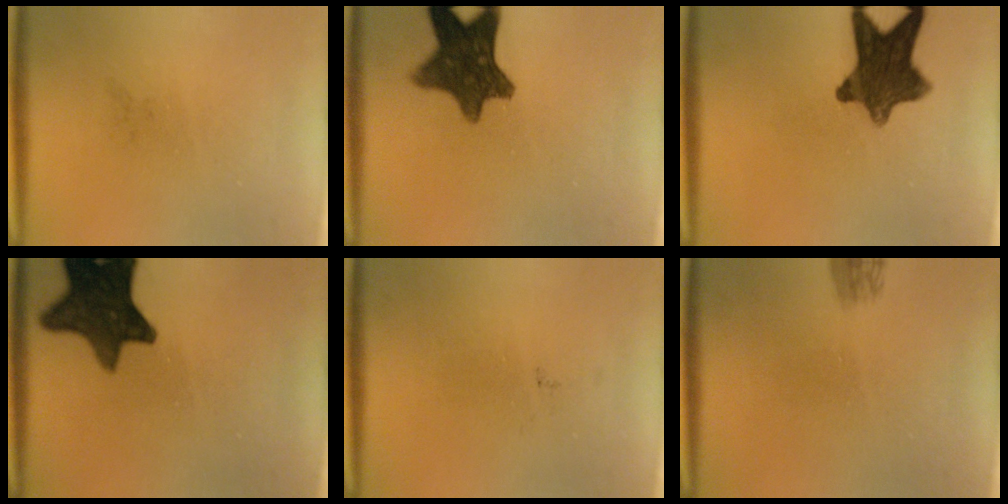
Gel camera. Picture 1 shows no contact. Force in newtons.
{"total": 11.0}
{"total": 11.0}
{"total": 12.9}
{"total": 0.0}
{"total": 1.6}